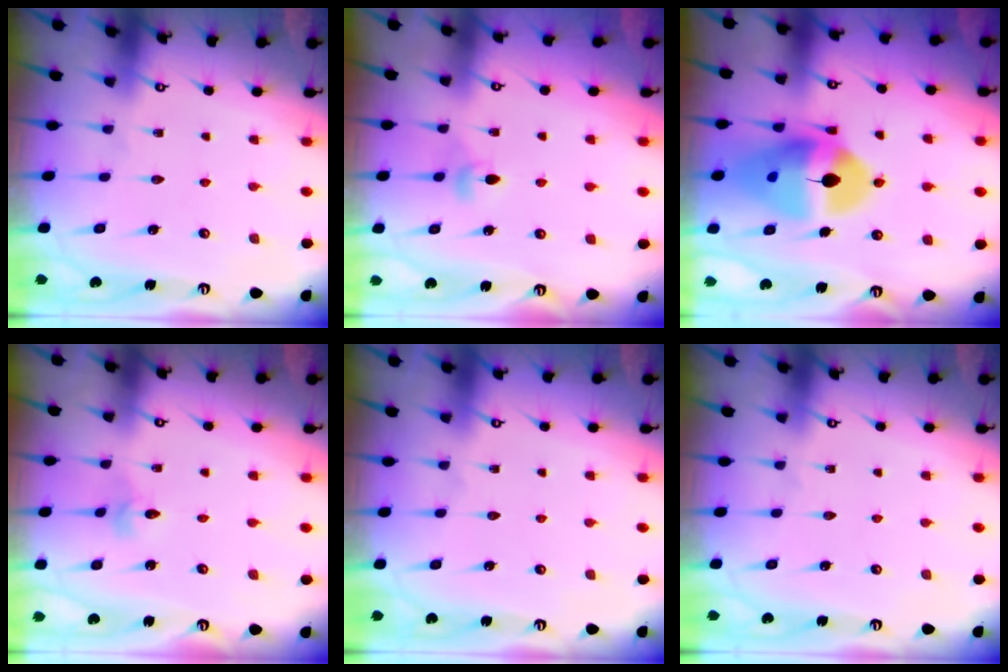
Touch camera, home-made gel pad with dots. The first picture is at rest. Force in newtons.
{"total": 4.3, "press": 4.3, "slide": 0.6}
{"total": 17.2, "press": 17.1, "slide": 2.2}
{"total": 2.2, "press": 2.2, "slide": 0.2}
{"total": 0.0}
{"total": 0.0}